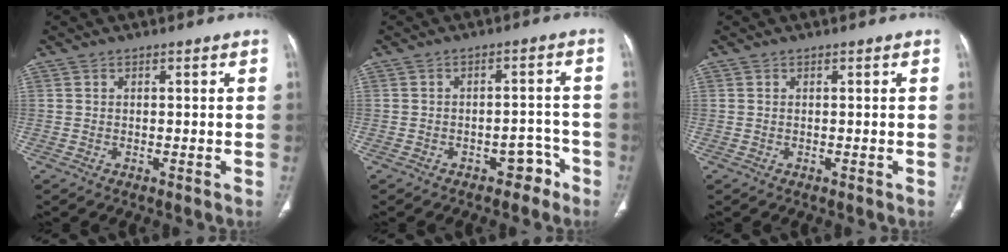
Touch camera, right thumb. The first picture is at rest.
{"total": 4.4, "force": [-3.0, 2.7, 1.6], "torque": [0.003, 0.044, -0.037]}
{"total": 0.0}